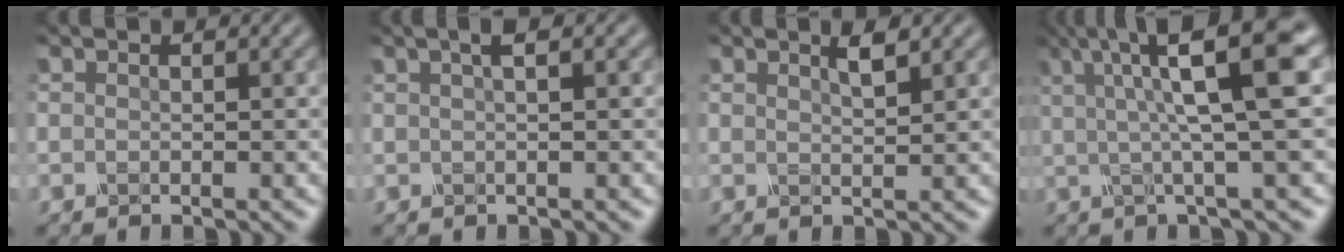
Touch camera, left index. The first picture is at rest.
{"total": 3.2, "force": [1.3, 1.2, 2.6], "torque": [-0.017, 0.011, -0.004]}
{"total": 1.6, "force": [1.0, 0.3, 1.3], "torque": [-0.018, 0.001, 0.015]}
{"total": 9.1, "force": [2.8, 1.7, 8.5], "torque": [-0.117, 0.023, 0.037]}